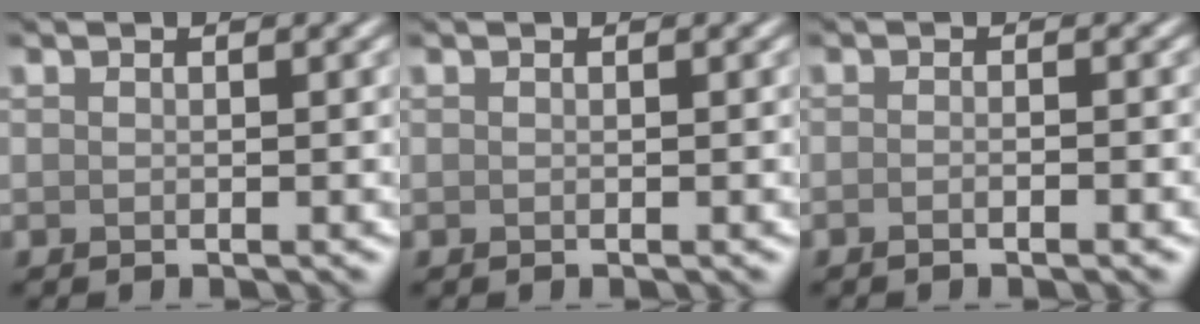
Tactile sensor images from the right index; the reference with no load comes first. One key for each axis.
{"total": 0.0}
{"total": 2.4, "fx": -0.8, "fy": 1.0, "fz": 2.1, "tx": -0.006, "ty": 0.004, "tz": -0.023}